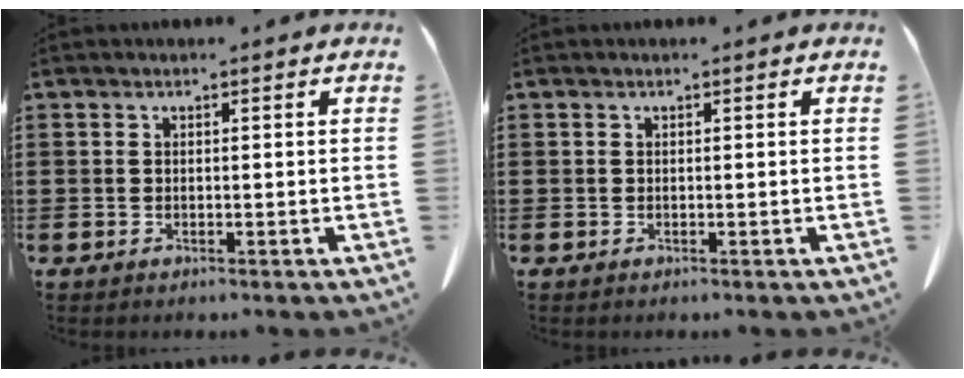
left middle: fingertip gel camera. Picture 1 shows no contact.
{"total": 0.0}